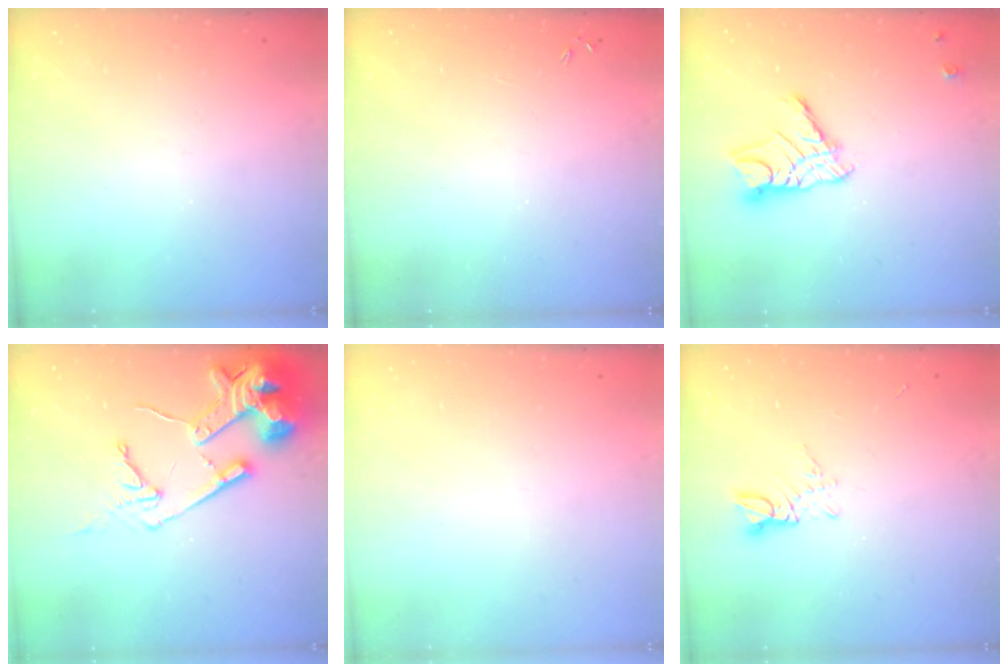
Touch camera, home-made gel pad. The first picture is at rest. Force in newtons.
{"total": 0.0}
{"total": 10.3, "press": 10.3, "slide": 0.6}
{"total": 16.8, "press": 16.6, "slide": 2.2}
{"total": 0.0}
{"total": 2.8, "press": 2.8, "slide": 0.3}